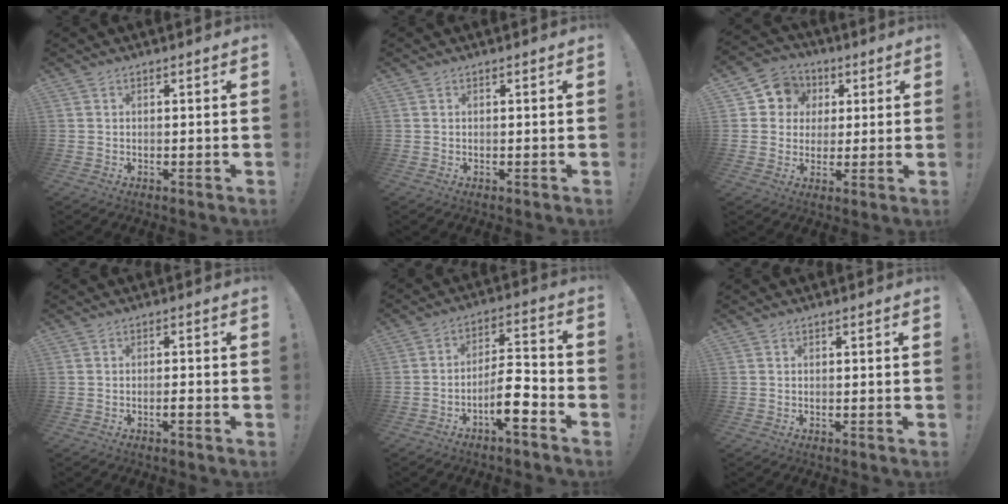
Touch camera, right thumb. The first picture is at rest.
{"total": 0.0}
{"total": 8.8, "force": [1.6, 8.3, 2.2], "torque": [-0.032, 0.002, 0.038]}
{"total": 1.6, "force": [-1.1, 0.2, 1.2], "torque": [-0.026, 0.004, -0.017]}
{"total": 10.7, "force": [-5.3, 3.1, 8.7], "torque": [-0.148, 0.023, -0.093]}
{"total": 0.0}